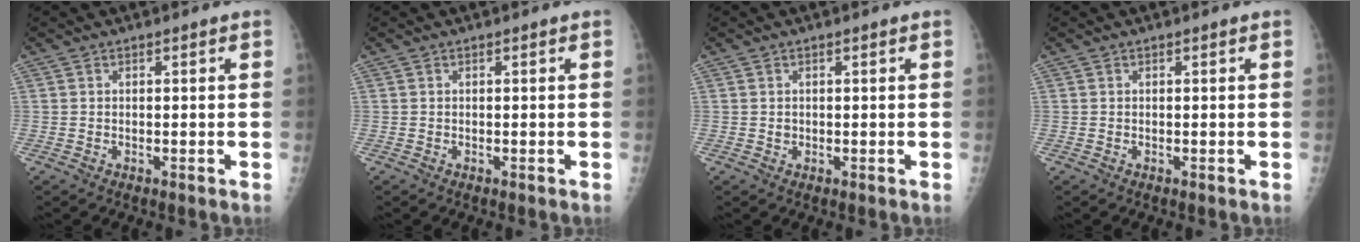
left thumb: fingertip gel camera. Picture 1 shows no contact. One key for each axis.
{"total": 0.0}
{"total": 0.7, "fx": 0.1, "fy": 0.6, "fz": 0.2, "tx": 0.000, "ty": 0.001, "tz": 0.003}
{"total": 0.0}